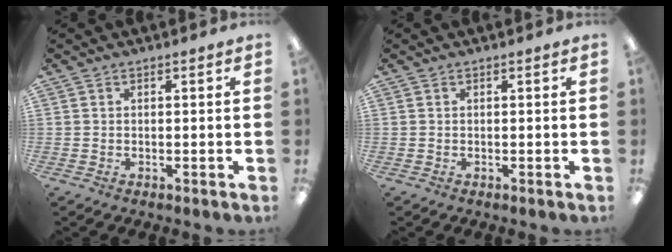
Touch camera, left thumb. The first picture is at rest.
{"total": 0.0}